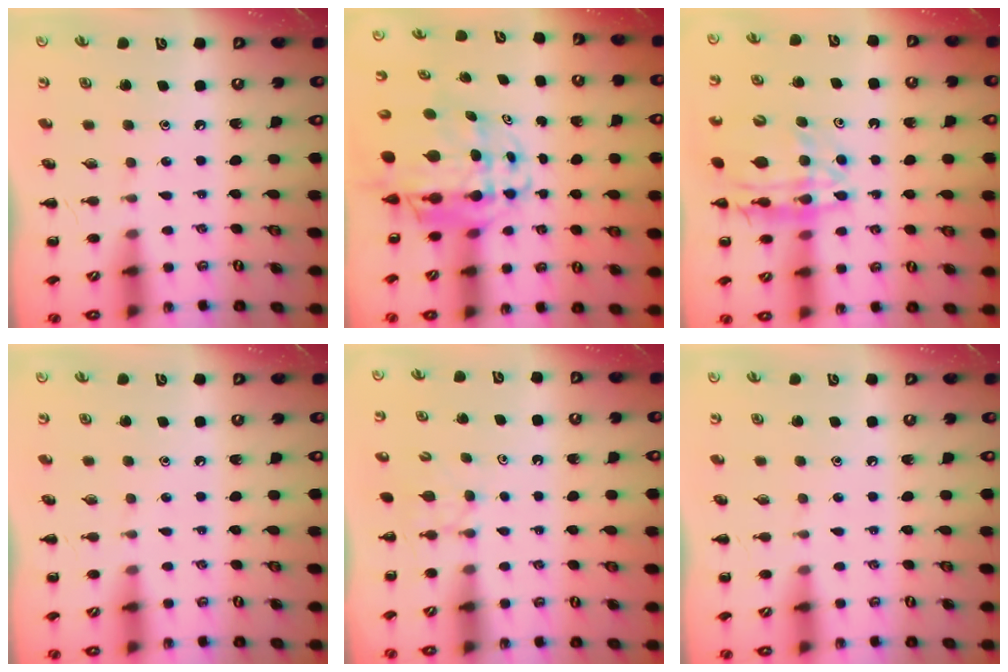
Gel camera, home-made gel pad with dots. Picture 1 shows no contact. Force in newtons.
{"total": 10.4, "press": 10.0, "slide": 2.8}
{"total": 16.8, "press": 16.4, "slide": 4.1}
{"total": 0.0}
{"total": 2.6, "press": 2.4, "slide": 1.1}
{"total": 0.0}